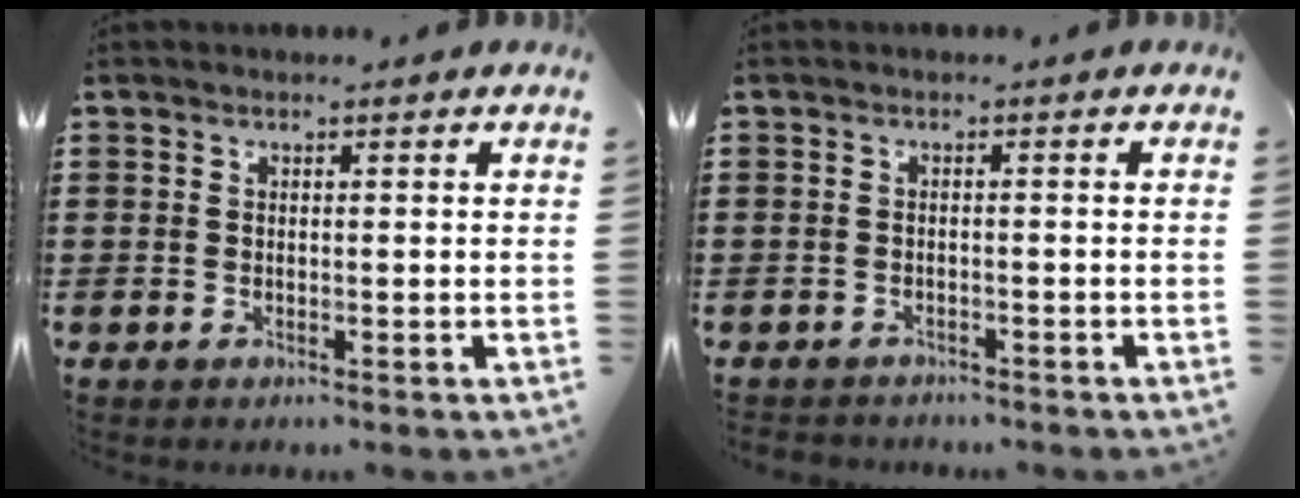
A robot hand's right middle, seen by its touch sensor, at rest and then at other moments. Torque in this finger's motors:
{"motor_torque": [2.14, 0.00, 0.04, 0.04]}